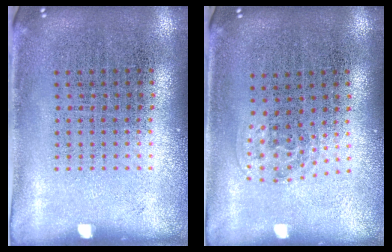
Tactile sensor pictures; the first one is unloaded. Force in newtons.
{"total": 1.1, "press": 0.7, "slide": 0.8}